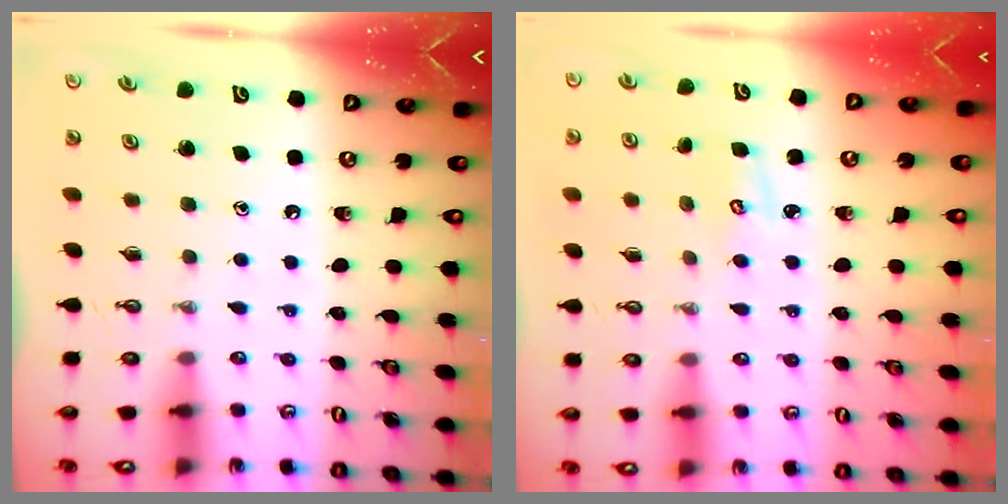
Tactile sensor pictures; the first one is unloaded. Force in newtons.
{"total": 2.9, "press": 2.9, "slide": 0.3}